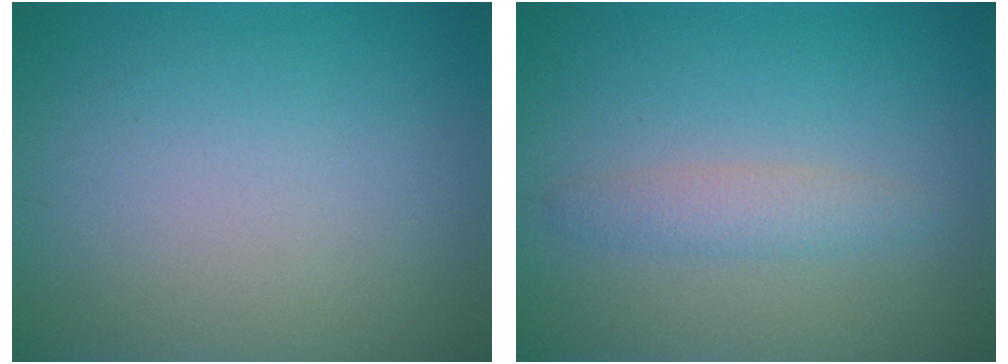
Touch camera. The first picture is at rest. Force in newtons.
{"total": 2.0, "press": 2.0, "slide": 0.1}